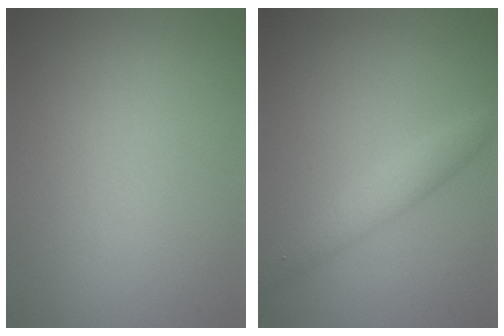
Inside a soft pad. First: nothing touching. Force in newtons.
{"total": 3.0, "press": 3.0, "slide": 0.2}